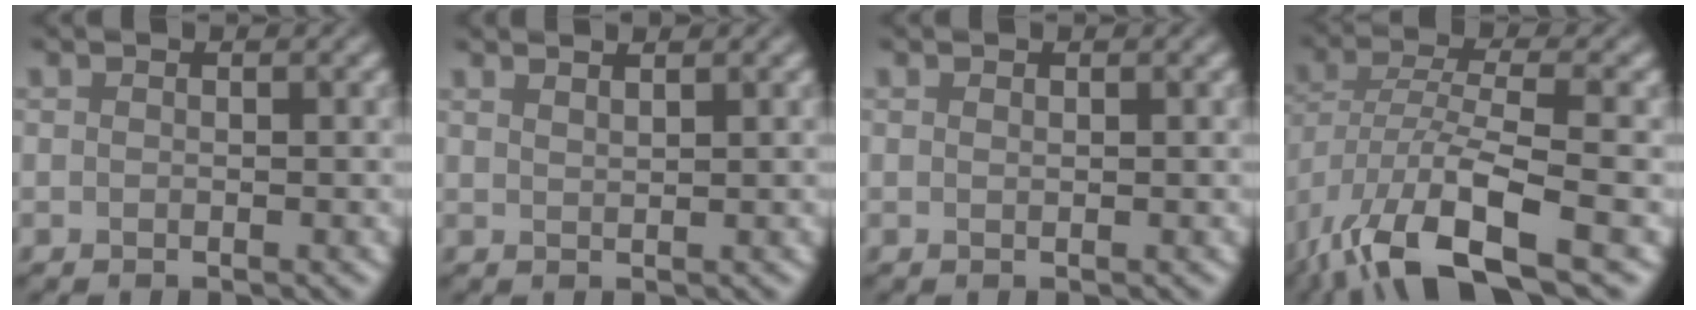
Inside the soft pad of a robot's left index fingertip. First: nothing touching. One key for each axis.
{"total": 1.7, "fx": 1.3, "fy": 0.5, "fz": 0.9, "tx": 0.002, "ty": 0.003, "tz": 0.008}
{"total": 0.0}
{"total": 10.1, "fx": -5.4, "fy": 3.5, "fz": 7.9, "tx": -0.148, "ty": -0.005, "tz": -0.105}